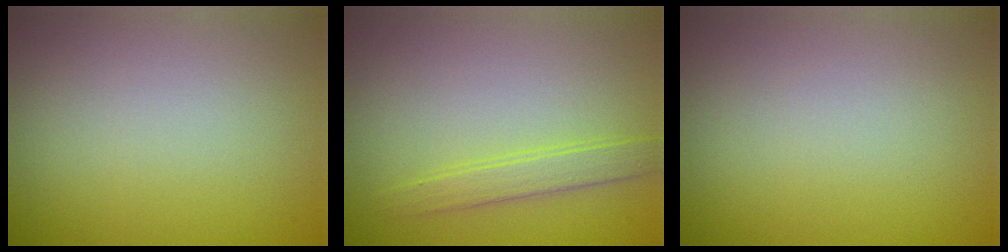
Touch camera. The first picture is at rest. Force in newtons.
{"total": 2.1, "press": 2.1, "slide": 0.1}
{"total": 0.0}